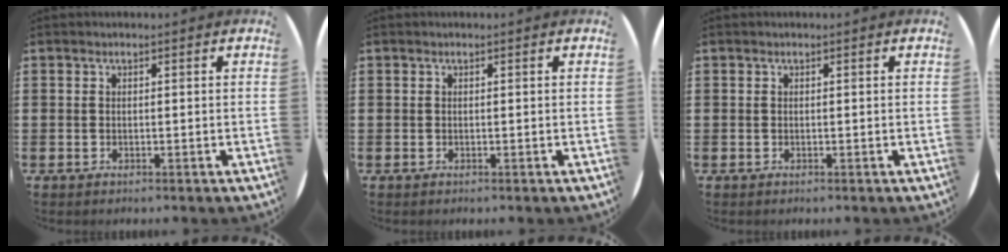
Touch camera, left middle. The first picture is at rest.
{"total": 0.0}
{"total": 0.0}